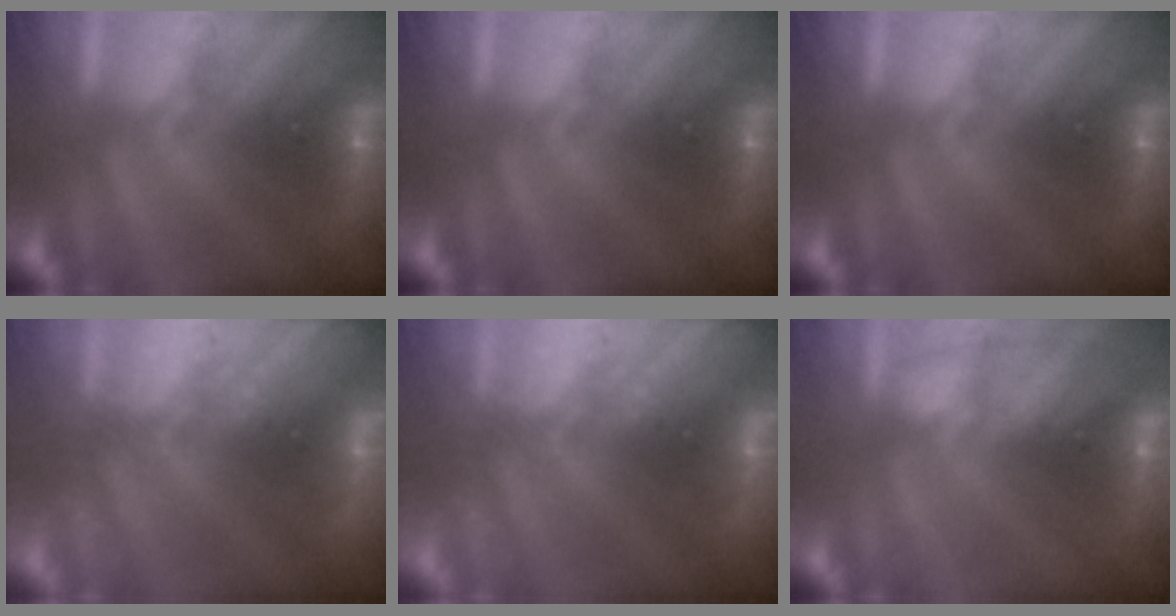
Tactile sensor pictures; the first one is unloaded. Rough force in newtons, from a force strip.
{"total": 0.0}
{"total": 0.0}
{"total": 2.4}
{"total": 2.4}
{"total": 1.8}